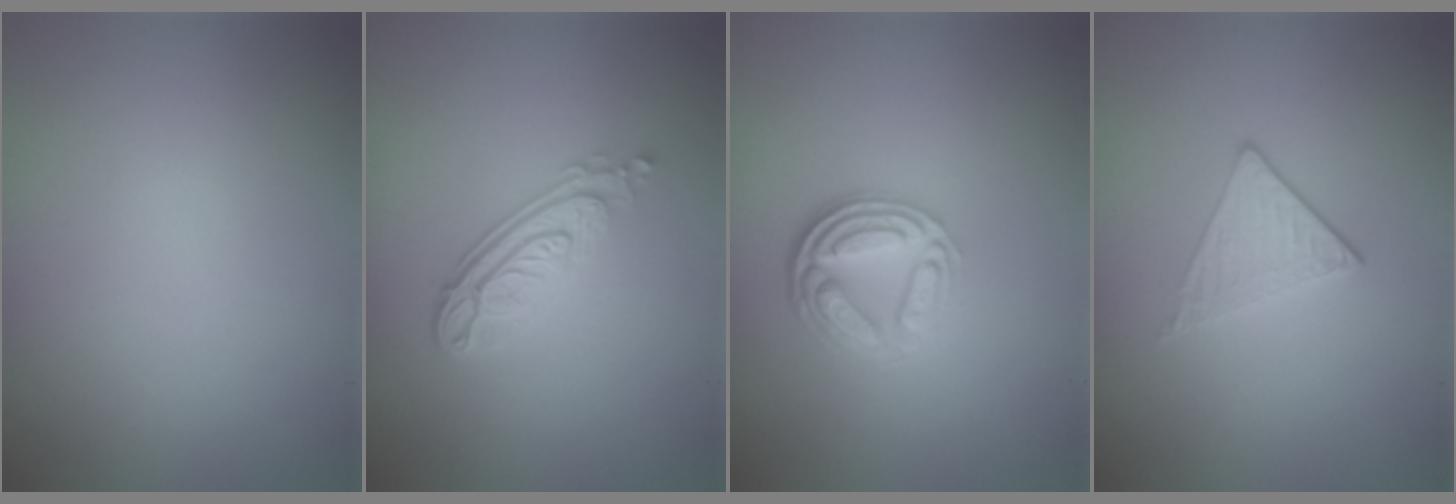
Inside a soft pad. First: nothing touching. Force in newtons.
{"total": 4.3, "press": 3.0, "slide": 3.1}
{"total": 4.9, "press": 3.5, "slide": 3.4}
{"total": 1.7, "press": 1.4, "slide": 1.0}